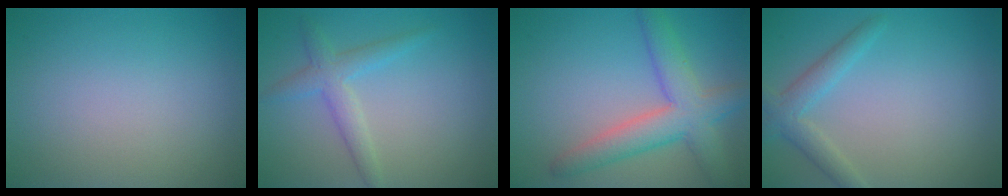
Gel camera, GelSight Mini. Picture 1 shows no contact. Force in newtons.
{"total": 2.7, "press": 2.7, "slide": 0.1}
{"total": 5.7, "press": 5.7, "slide": 0.4}
{"total": 2.6, "press": 2.6, "slide": 0.1}